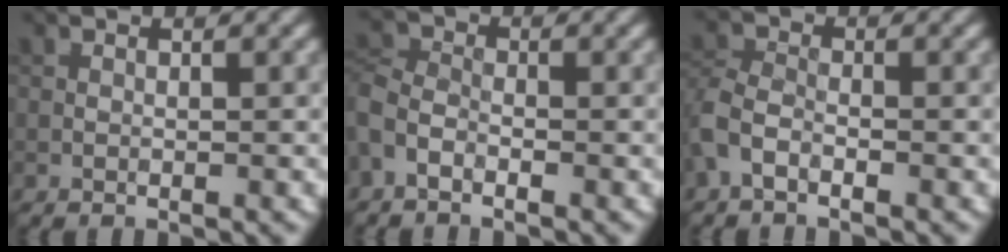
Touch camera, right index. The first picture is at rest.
{"total": 2.6, "force": [-1.6, 1.5, 1.4], "torque": [-0.031, 0.002, -0.048]}
{"total": 2.6, "force": [-1.7, 1.4, 1.4], "torque": [-0.032, 0.003, -0.047]}